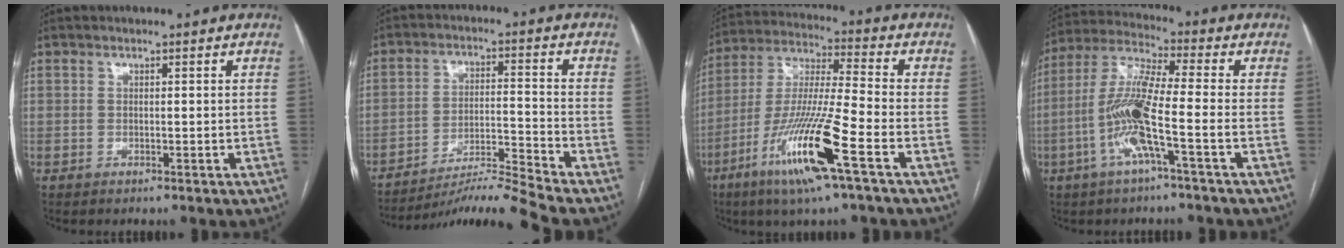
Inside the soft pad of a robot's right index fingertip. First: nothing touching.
{"total": 10.8, "force": [-9.8, -3.7, 2.8], "torque": [-0.043, 0.004, -0.174]}
{"total": 16.1, "force": [-7.6, 0.1, 14.2], "torque": [-0.291, -0.024, -0.143]}
{"total": 11.1, "force": [-3.3, 0.2, 10.6], "torque": [-0.225, 0.006, -0.074]}